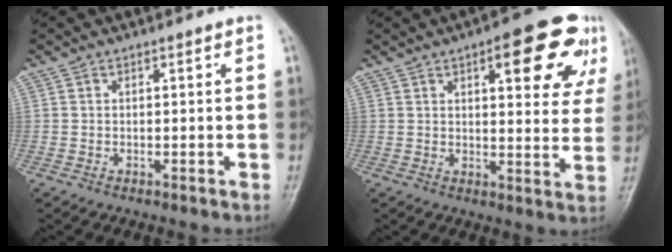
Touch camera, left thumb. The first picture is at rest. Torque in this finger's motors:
{"motor_torque": [1.70, 1.51, 1.40, -0.90, 0.04]}